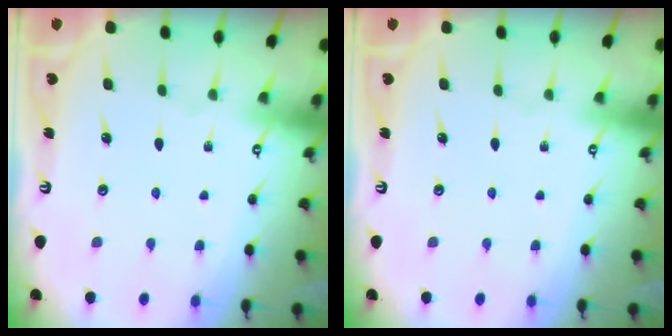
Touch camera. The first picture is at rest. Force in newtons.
{"total": 0.0}